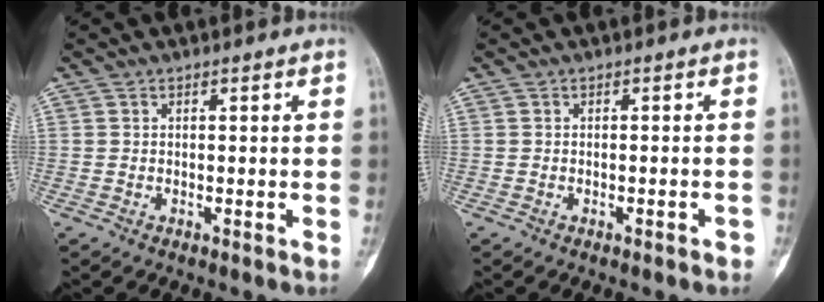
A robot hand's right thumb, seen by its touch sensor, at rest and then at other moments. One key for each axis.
{"total": 1.8, "fx": -1.3, "fy": 0.6, "fz": 1.2, "tx": -0.021, "ty": 0.007, "tz": -0.010}